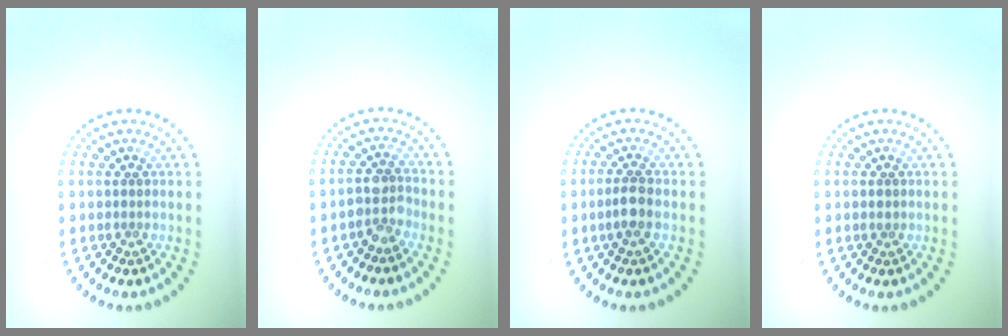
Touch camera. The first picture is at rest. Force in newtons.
{"total": 2.3, "press": 2.0, "slide": 1.1}
{"total": 2.0, "press": 1.8, "slide": 0.8}
{"total": 0.5, "press": 0.5, "slide": 0.0}